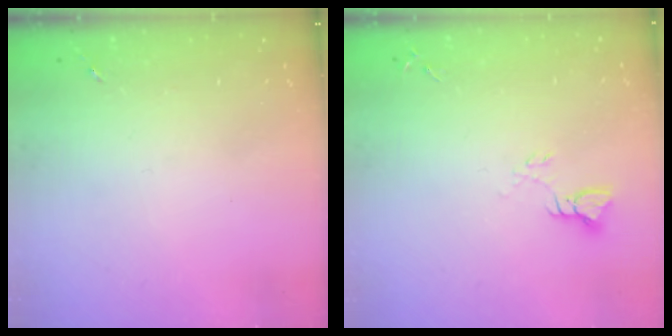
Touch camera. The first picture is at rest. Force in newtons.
{"total": 3.3, "press": 3.3, "slide": 0.3}